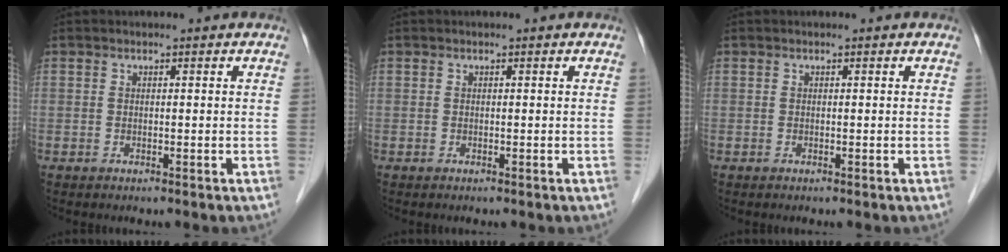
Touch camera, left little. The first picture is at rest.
{"total": 0.0}
{"total": 0.0}